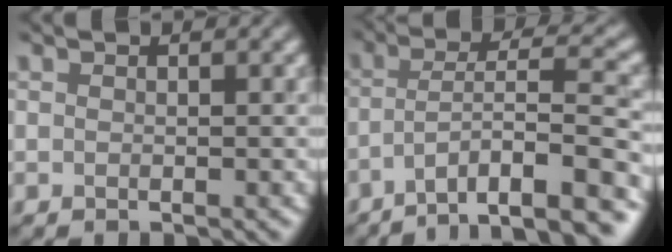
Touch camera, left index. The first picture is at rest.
{"total": 8.7, "force": [-5.1, 1.7, 6.8], "torque": [-0.110, 0.014, -0.069]}